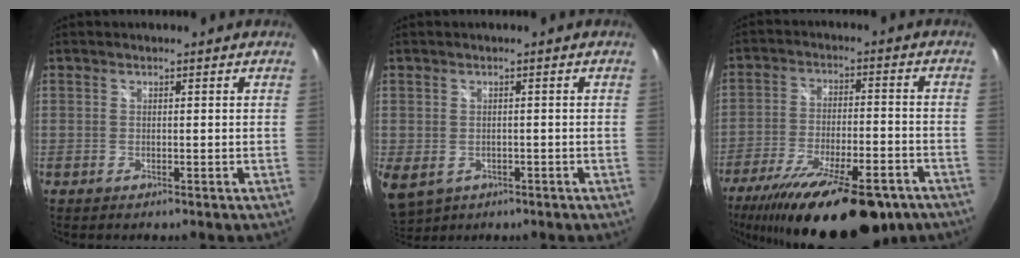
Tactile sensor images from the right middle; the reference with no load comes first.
{"total": 6.7, "force": [-2.3, 5.0, 3.8], "torque": [-0.077, -0.024, -0.028]}
{"total": 24.1, "force": [-17.3, 7.8, 14.9], "torque": [-0.269, -0.050, -0.256]}